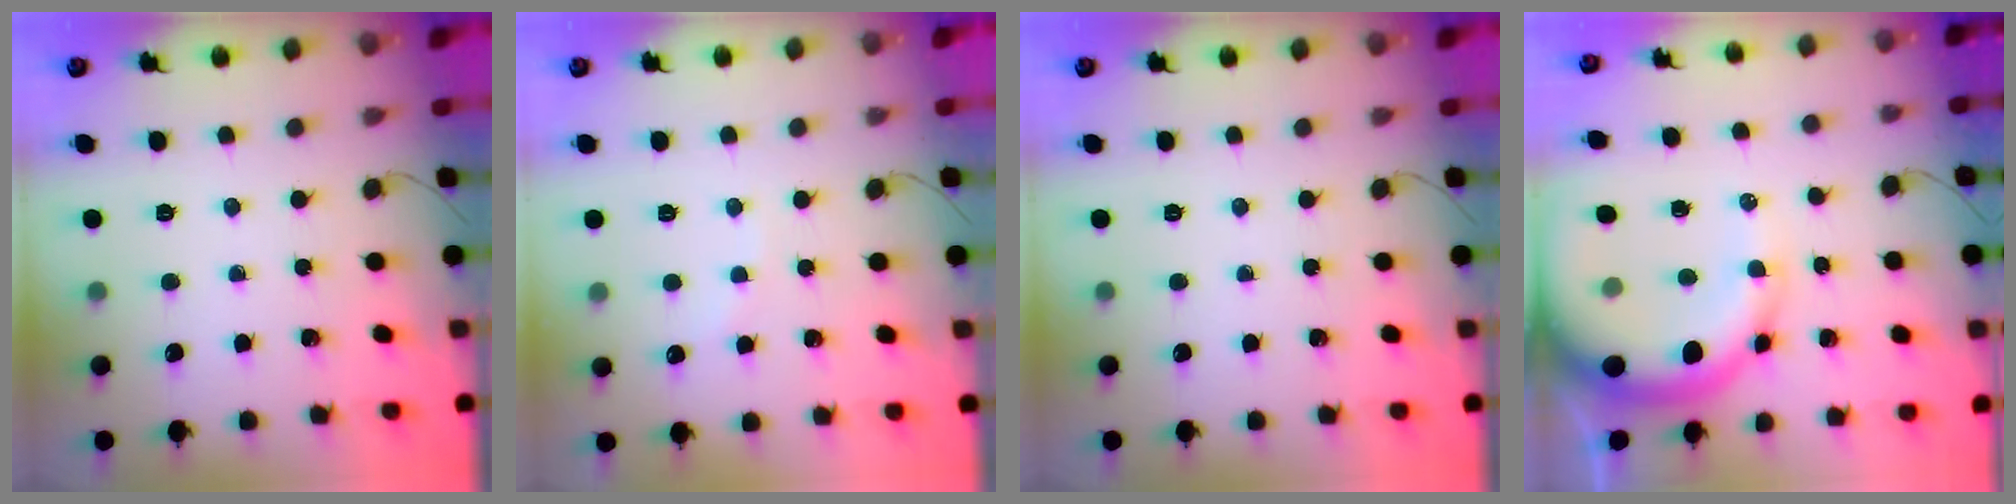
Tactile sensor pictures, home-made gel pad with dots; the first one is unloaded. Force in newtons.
{"total": 2.7, "press": 2.6, "slide": 0.5}
{"total": 0.0}
{"total": 15.4, "press": 15.0, "slide": 3.4}